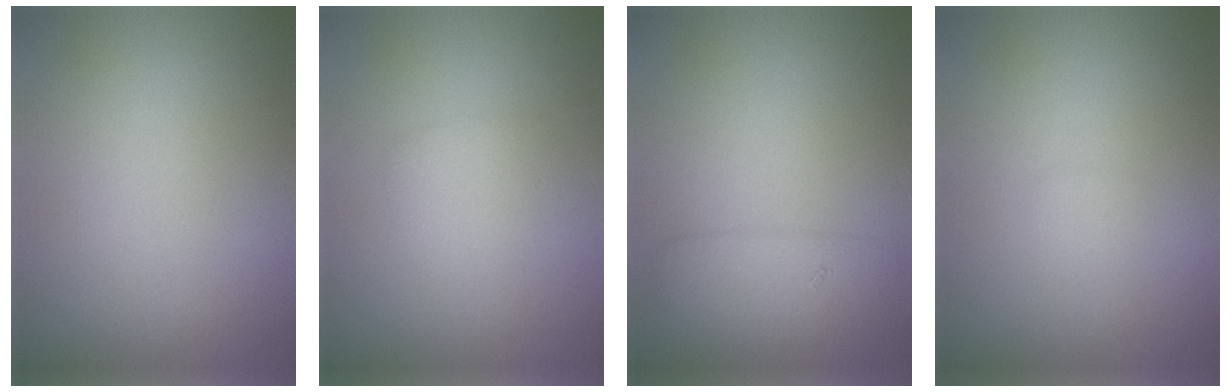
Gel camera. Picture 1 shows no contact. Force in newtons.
{"total": 1.7, "press": 1.7, "slide": 0.0}
{"total": 2.7, "press": 2.7, "slide": 0.1}
{"total": 0.6, "press": 0.6, "slide": 0.0}